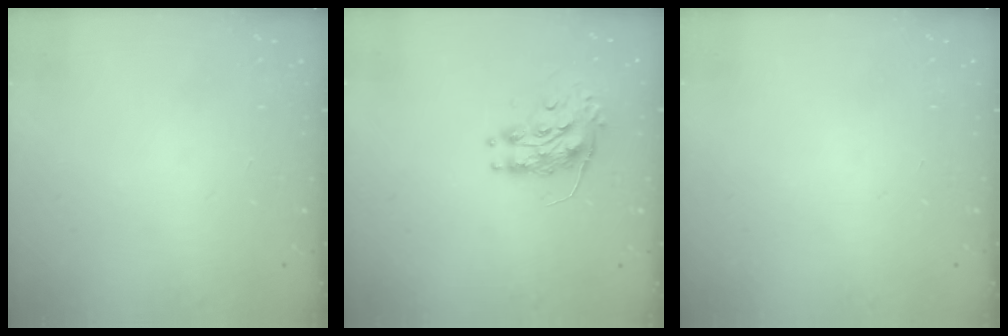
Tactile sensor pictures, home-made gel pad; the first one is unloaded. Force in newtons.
{"total": 8.7, "press": 8.7, "slide": 0.8}
{"total": 0.0}